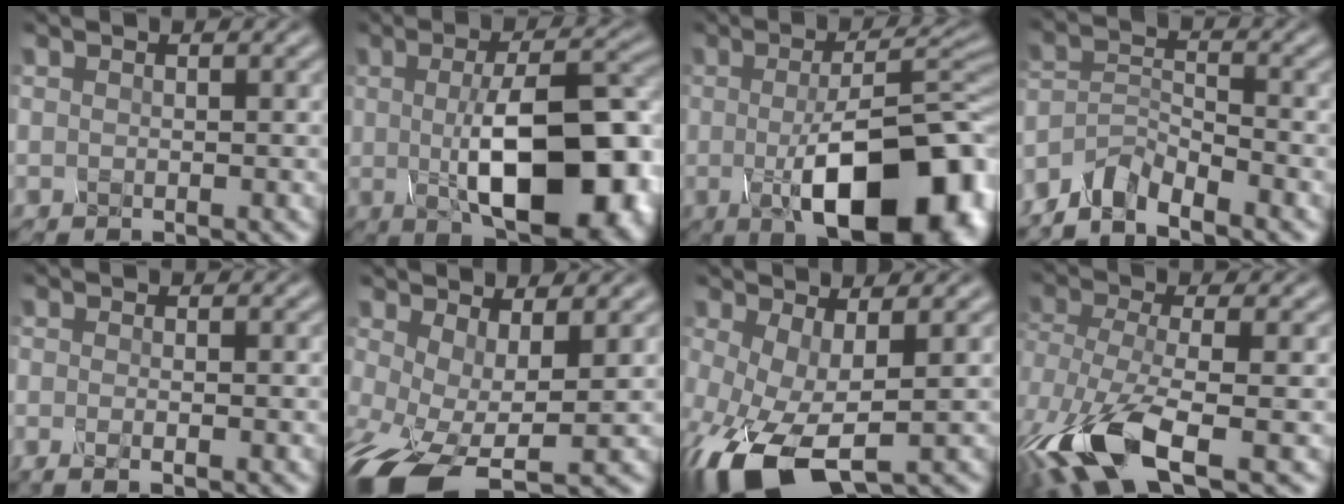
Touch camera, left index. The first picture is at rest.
{"total": 11.1, "force": [-1.5, 3.8, 10.3], "torque": [-0.155, -0.008, -0.005]}
{"total": 13.5, "force": [-3.6, 5.1, 12.0], "torque": [-0.152, -0.003, -0.033]}
{"total": 5.0, "force": [-4.9, 0.6, 0.8], "torque": [-0.031, 0.000, -0.079]}
{"total": 1.9, "force": [-0.9, 0.7, 1.6], "torque": [-0.020, -0.008, -0.009]}
{"total": 7.1, "force": [-3.3, 2.2, 5.9], "torque": [-0.150, -0.025, -0.033]}
{"total": 8.5, "force": [-3.8, 3.2, 7.0], "torque": [-0.188, -0.036, -0.034]}
{"total": 8.9, "force": [-4.9, 3.0, 6.8], "torque": [-0.172, -0.007, -0.074]}